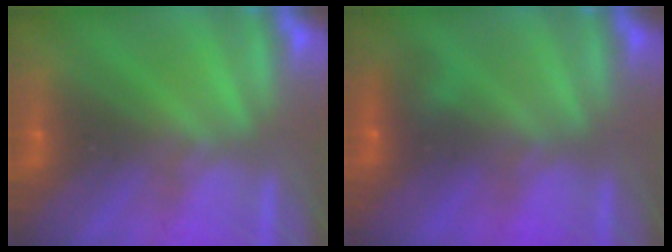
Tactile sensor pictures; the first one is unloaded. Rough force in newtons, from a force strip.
{"total": 2.3}